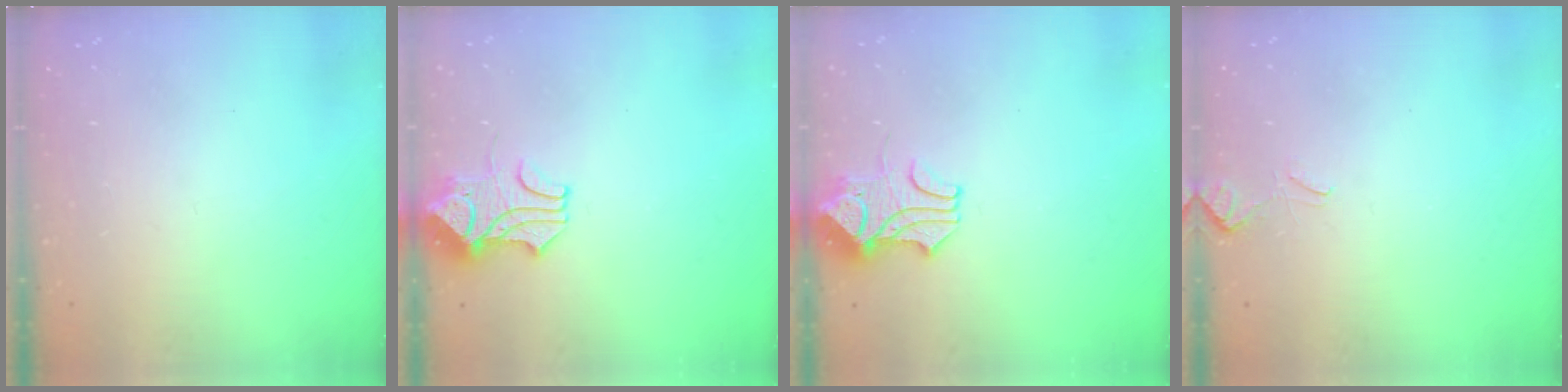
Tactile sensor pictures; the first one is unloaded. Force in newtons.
{"total": 1.8, "press": 1.6, "slide": 0.7}
{"total": 1.8, "press": 1.6, "slide": 0.7}
{"total": 2.6, "press": 2.5, "slide": 0.8}